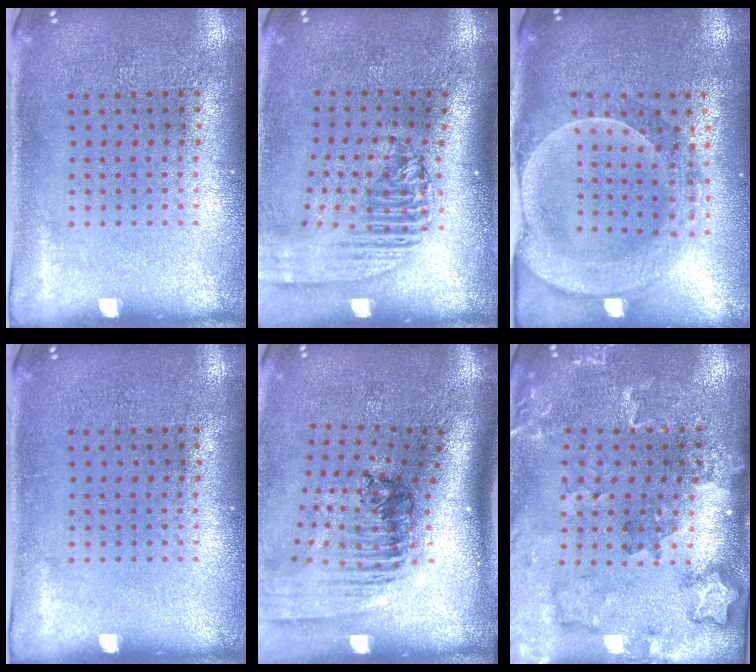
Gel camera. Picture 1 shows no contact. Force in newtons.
{"total": 2.3, "press": 1.7, "slide": 1.5}
{"total": 2.2, "press": 2.0, "slide": 0.9}
{"total": 0.0}
{"total": 2.4, "press": 1.7, "slide": 1.7}
{"total": 1.8, "press": 1.8, "slide": 0.2}